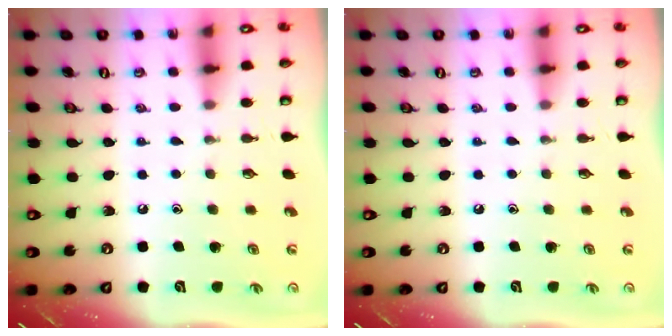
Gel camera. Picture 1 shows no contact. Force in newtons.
{"total": 0.0}